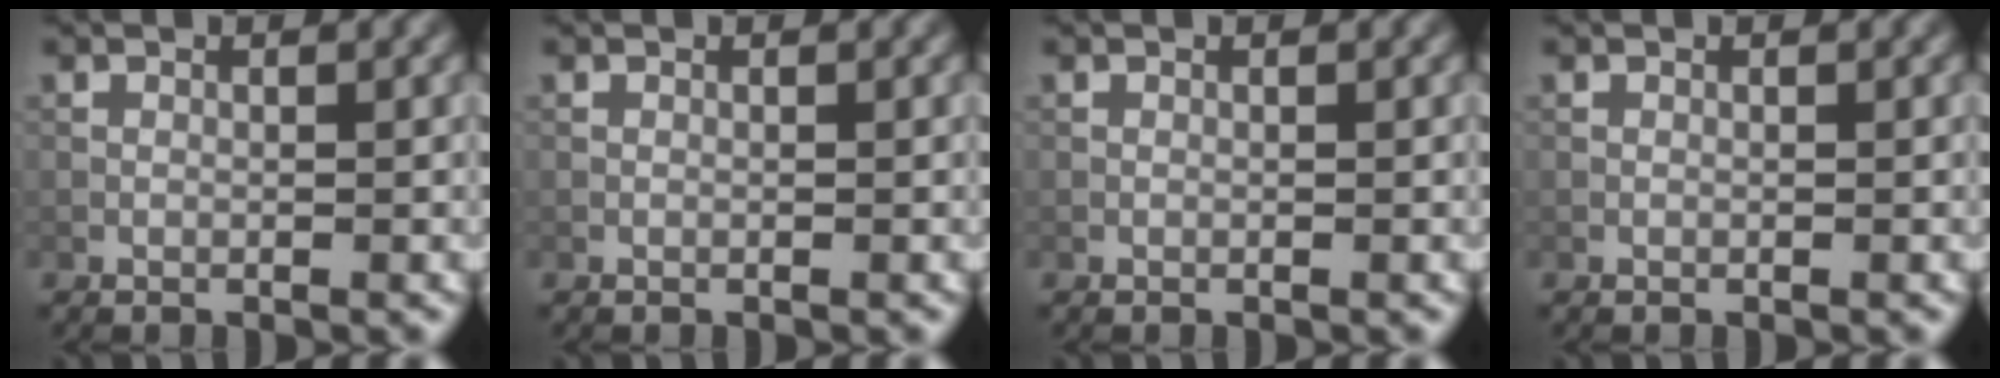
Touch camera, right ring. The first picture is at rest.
{"total": 0.0}
{"total": 0.0}
{"total": 0.0}